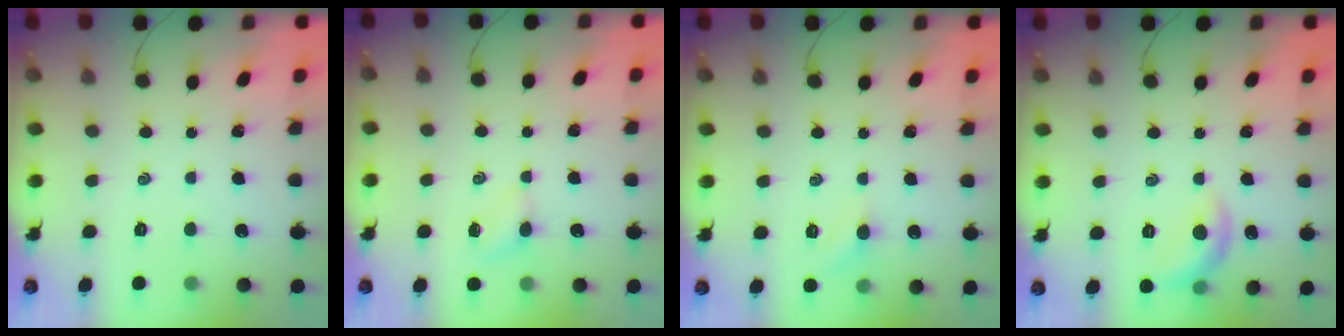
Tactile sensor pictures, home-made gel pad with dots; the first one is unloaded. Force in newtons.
{"total": 3.3, "press": 3.1, "slide": 1.1}
{"total": 4.9, "press": 4.7, "slide": 1.3}
{"total": 8.9, "press": 8.9, "slide": 0.3}